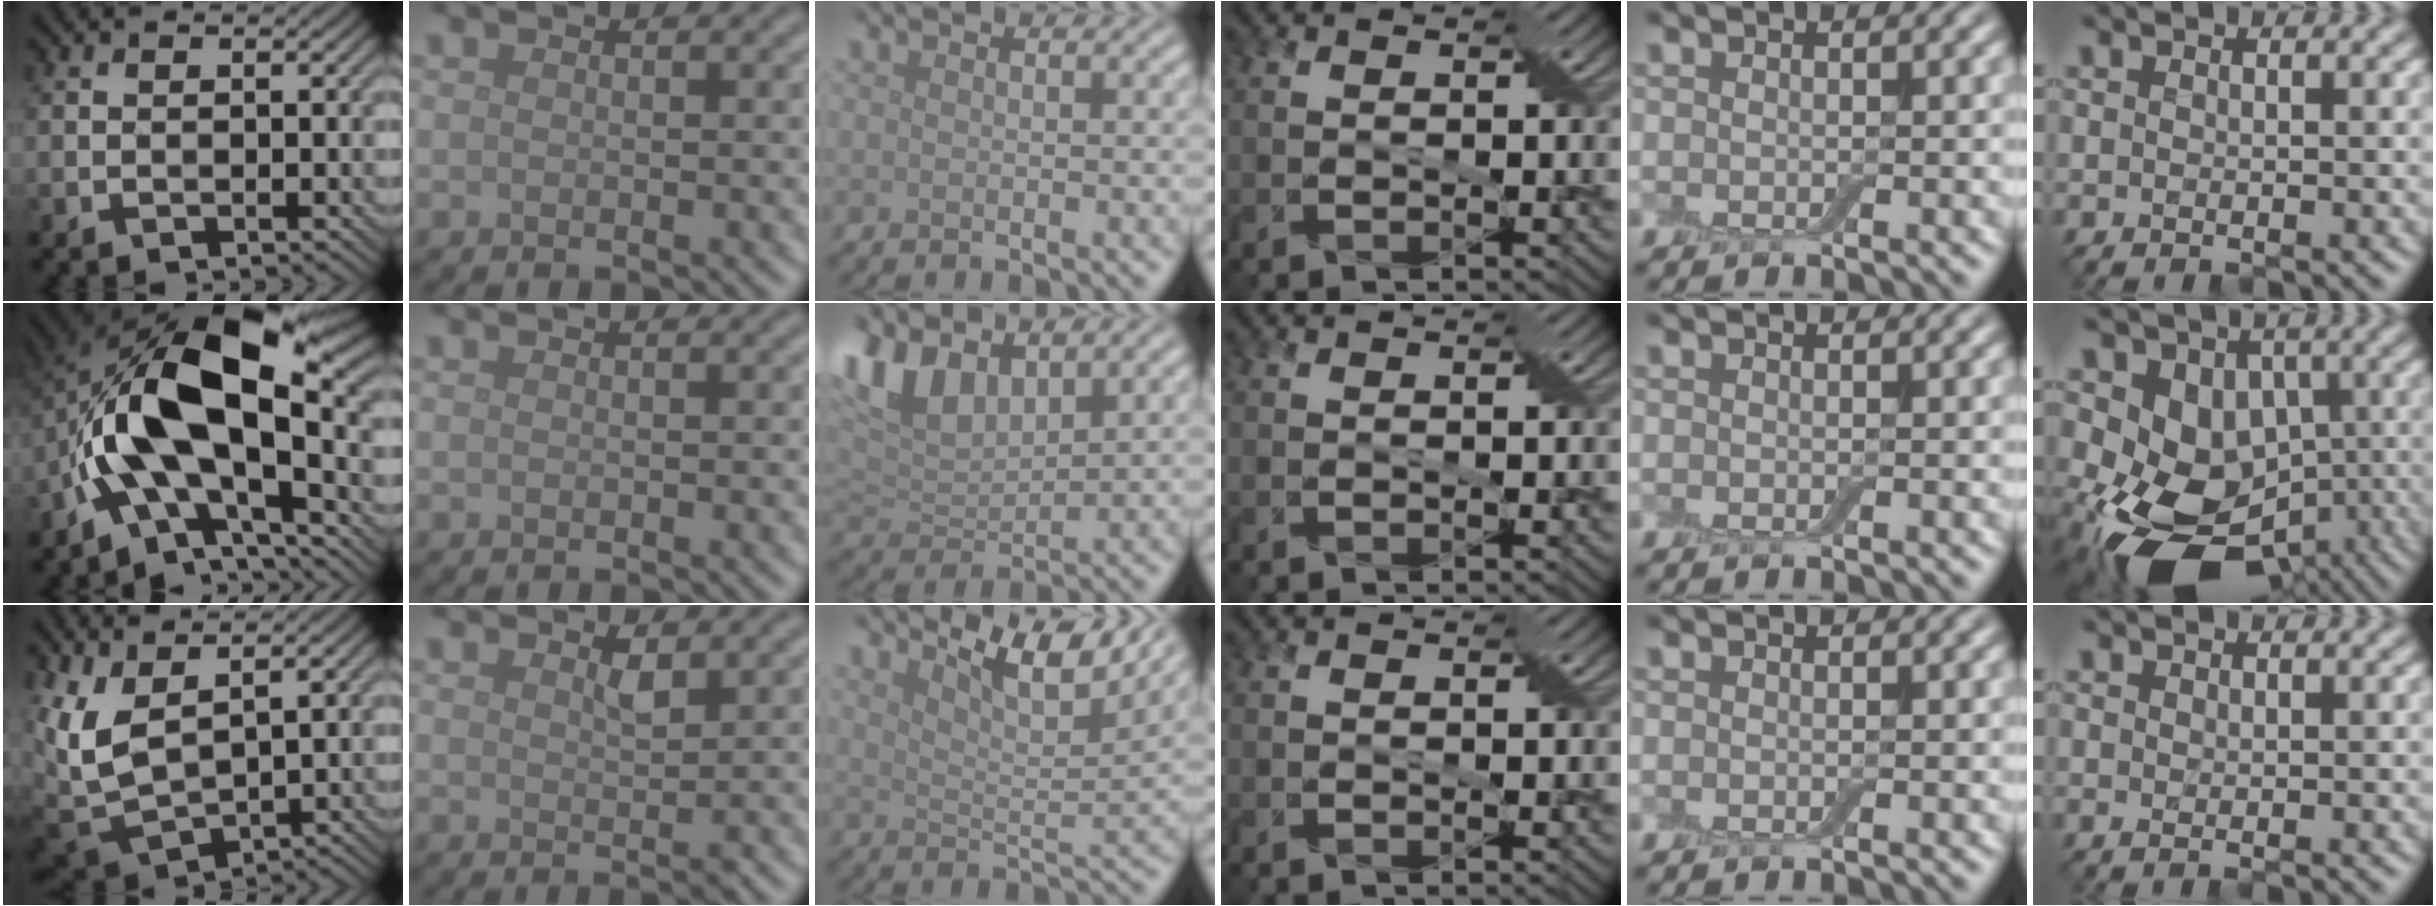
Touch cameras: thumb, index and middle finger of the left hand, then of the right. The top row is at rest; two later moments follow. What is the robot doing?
{"motion": "cut", "object": "aluminum foil"}